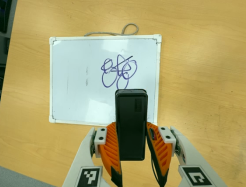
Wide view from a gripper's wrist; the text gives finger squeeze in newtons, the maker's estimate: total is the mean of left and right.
{"total": 4.2, "left": 2.9, "right": 5.5}